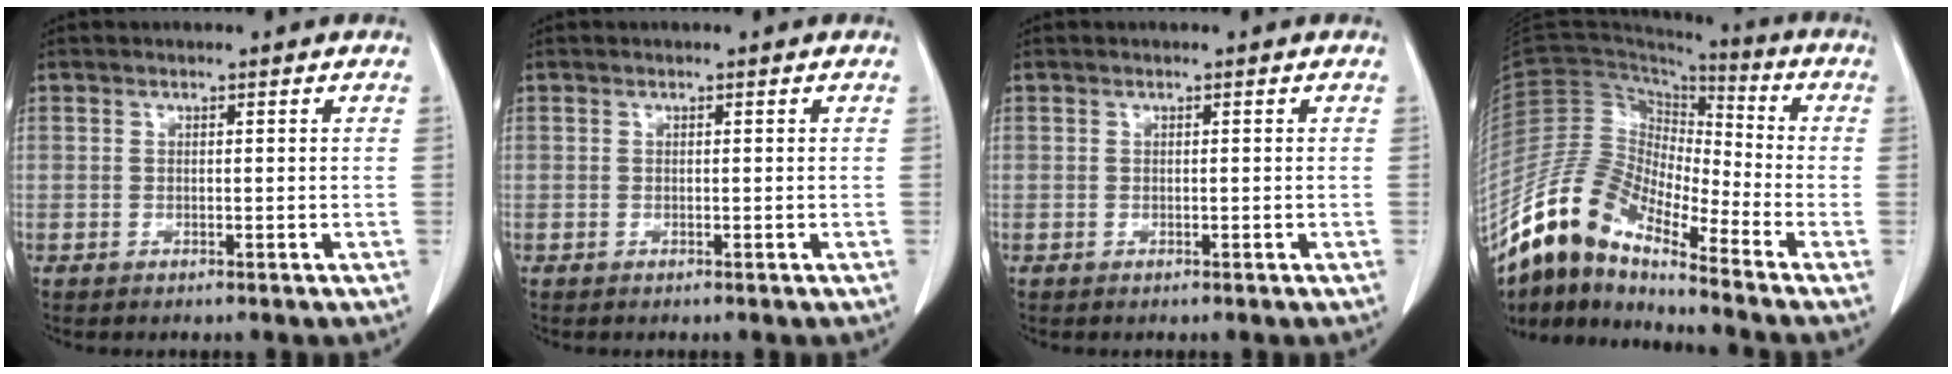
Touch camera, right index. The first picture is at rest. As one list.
[{"total": 0.0}, {"total": 0.0}, {"total": 13.9, "force": [-11.4, 3.6, 7.2], "torque": [-0.154, 0.029, -0.222]}]